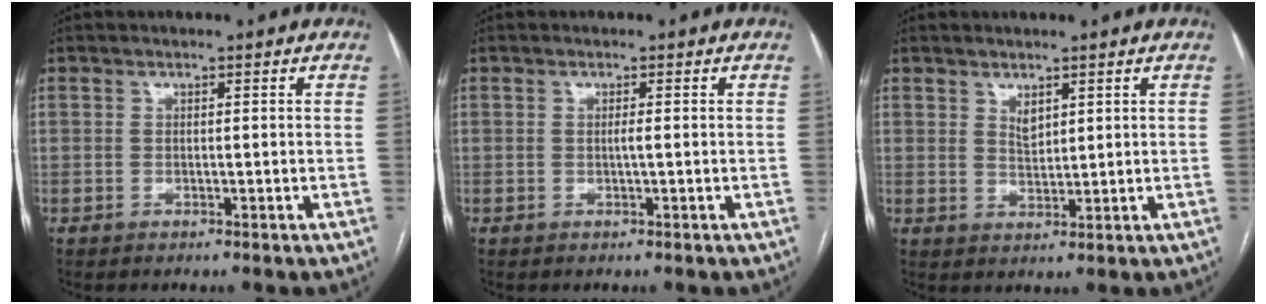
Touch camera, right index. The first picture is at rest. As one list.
[{"total": 0.8, "force": [0.0, -0.1, 0.8], "torque": [-0.014, 0.000, -0.001]}, {"total": 2.2, "force": [1.4, 1.0, 1.4], "torque": [-0.027, -0.004, 0.033]}]